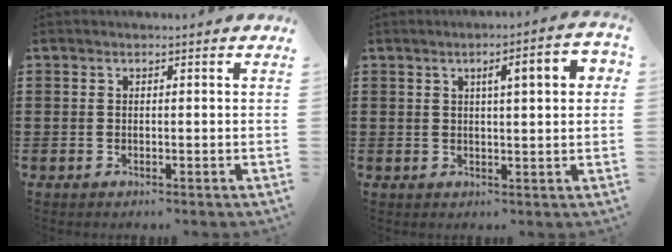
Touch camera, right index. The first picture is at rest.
{"total": 4.9, "force": [1.3, 0.9, 4.7], "torque": [-0.084, 0.001, 0.014]}